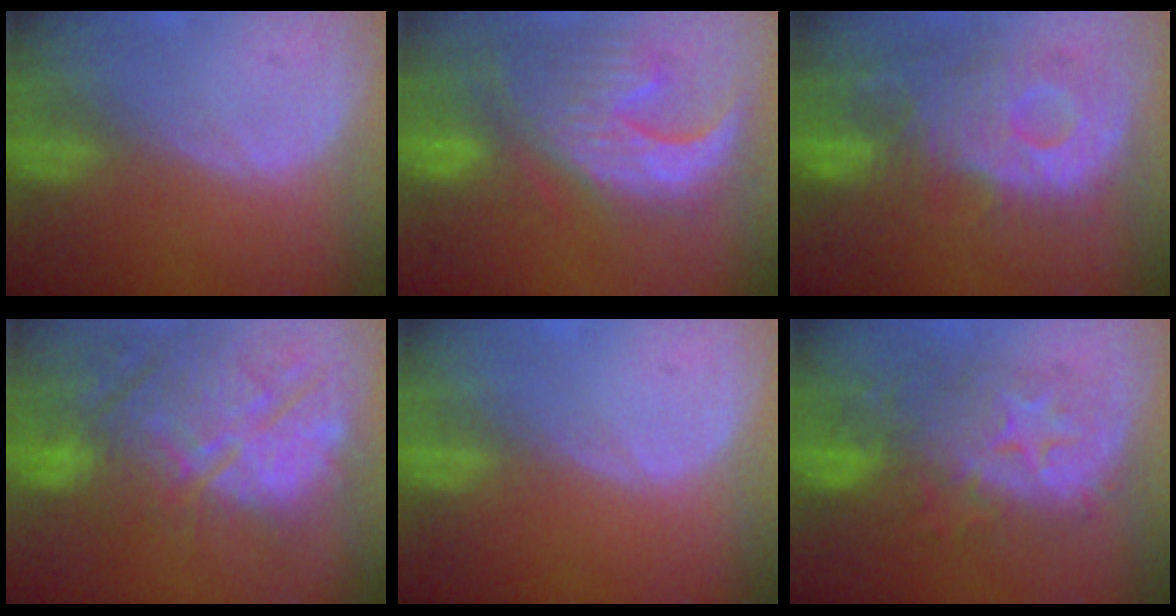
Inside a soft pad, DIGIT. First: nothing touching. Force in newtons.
{"total": 13.2, "press": 11.3, "slide": 6.8}
{"total": 11.8, "press": 10.6, "slide": 5.2}
{"total": 14.8, "press": 12.9, "slide": 7.3}
{"total": 0.0}
{"total": 9.6, "press": 9.6, "slide": 0.5}